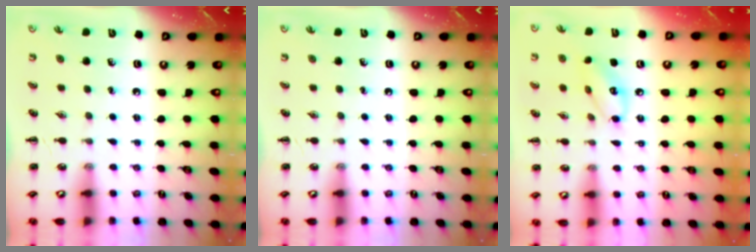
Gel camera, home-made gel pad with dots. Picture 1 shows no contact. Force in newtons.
{"total": 0.0}
{"total": 8.0, "press": 7.9, "slide": 0.8}